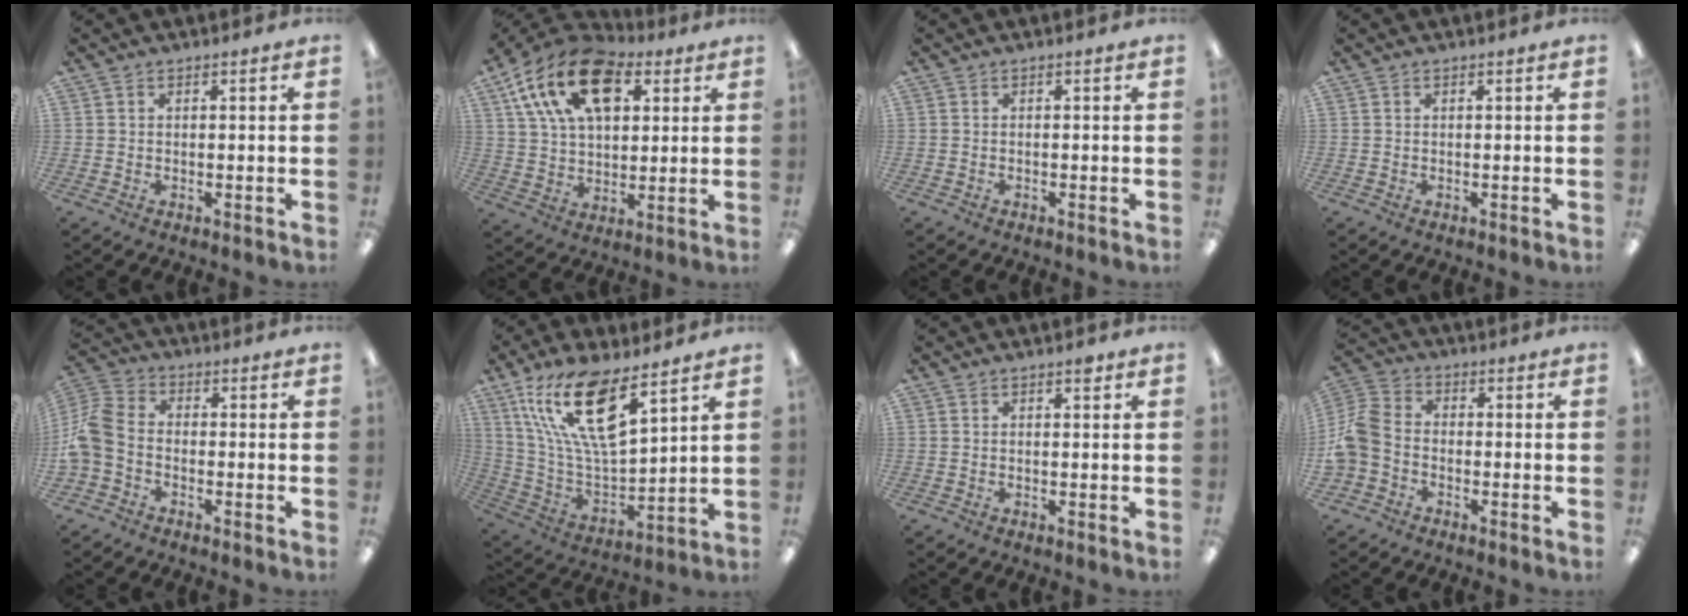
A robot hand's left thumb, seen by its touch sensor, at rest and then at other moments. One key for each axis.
{"total": 20.0, "fx": 9.4, "fy": 11.5, "fz": 13.4, "tx": -0.235, "ty": -0.021, "tz": 0.165}
{"total": 0.7, "fx": -0.4, "fy": 0.1, "fz": 0.5, "tx": -0.009, "ty": 0.000, "tz": -0.007}
{"total": 0.0}
{"total": 8.6, "fx": -2.8, "fy": 6.0, "fz": 5.5, "tx": -0.135, "ty": 0.013, "tz": -0.052}
{"total": 19.5, "fx": 12.1, "fy": 6.5, "fz": 13.9, "tx": -0.278, "ty": -0.059, "tz": 0.207}
{"total": 1.6, "fx": 0.6, "fy": 0.5, "fz": 1.5, "tx": -0.022, "ty": -0.001, "tz": 0.008}
{"total": 8.3, "fx": -2.9, "fy": 6.2, "fz": 4.7, "tx": -0.115, "ty": 0.020, "tz": -0.055}